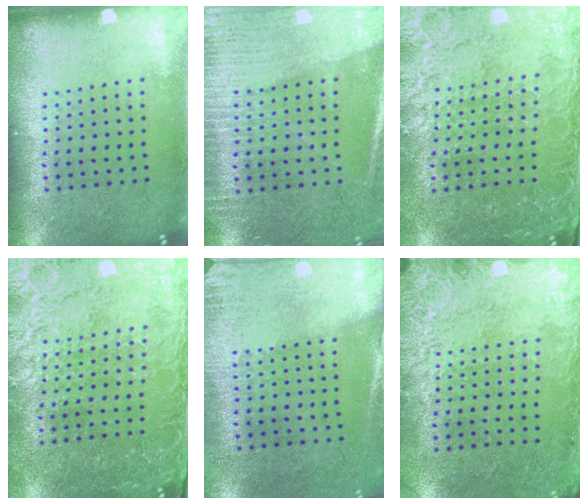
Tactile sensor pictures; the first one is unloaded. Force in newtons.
{"total": 3.3, "press": 2.9, "slide": 1.5}
{"total": 2.9, "press": 2.8, "slide": 0.8}
{"total": 2.9, "press": 2.8, "slide": 0.8}
{"total": 2.7, "press": 2.3, "slide": 1.3}
{"total": 2.8, "press": 1.9, "slide": 2.0}